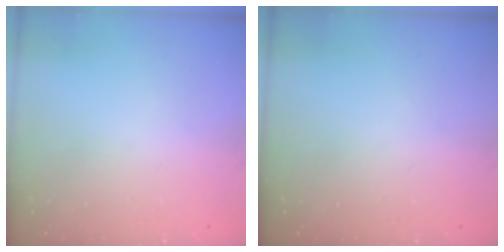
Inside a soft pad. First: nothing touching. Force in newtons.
{"total": 0.0}